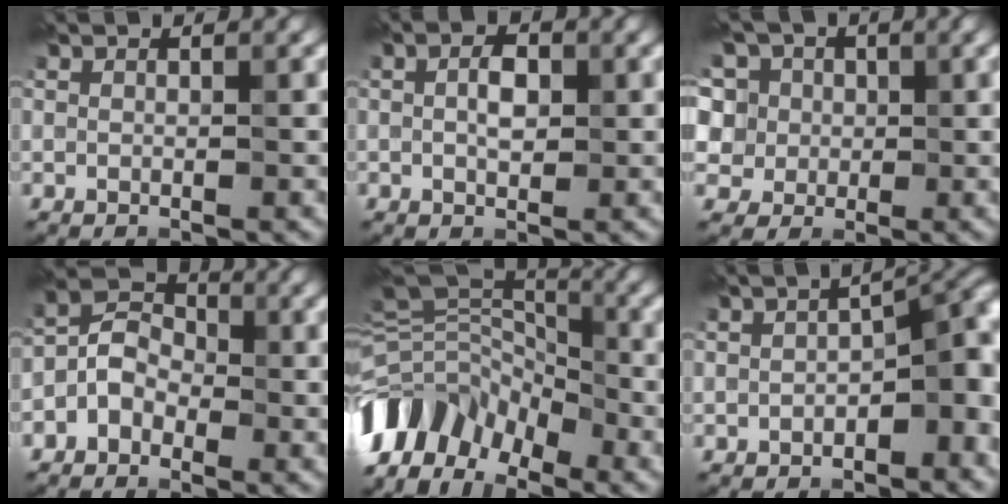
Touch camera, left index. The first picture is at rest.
{"total": 2.3, "force": [0.2, 1.3, 1.9], "torque": [-0.035, 0.002, 0.000]}
{"total": 12.6, "force": [6.3, 9.3, 5.7], "torque": [-0.136, 0.043, 0.081]}
{"total": 3.4, "force": [-1.4, 2.5, 1.7], "torque": [-0.025, 0.011, -0.038]}
{"total": 9.4, "force": [-5.3, 5.6, 5.3], "torque": [-0.103, 0.010, -0.120]}
{"total": 5.1, "force": [-1.0, 2.4, 4.4], "torque": [-0.044, 0.009, -0.022]}